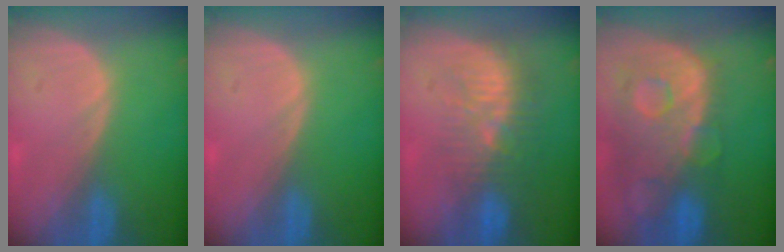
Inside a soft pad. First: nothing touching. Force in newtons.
{"total": 0.0}
{"total": 9.3, "press": 8.7, "slide": 3.4}
{"total": 12.9, "press": 10.6, "slide": 7.3}